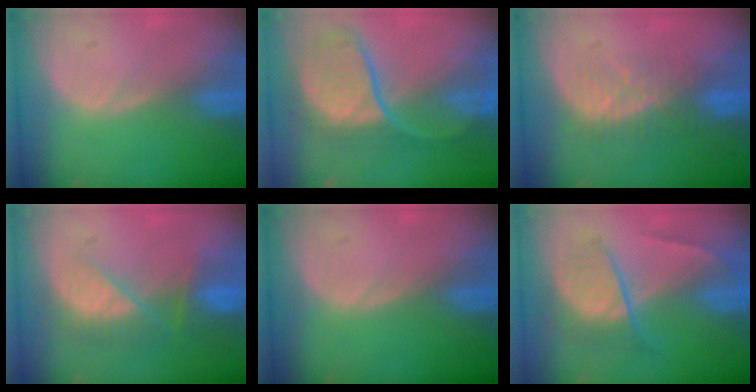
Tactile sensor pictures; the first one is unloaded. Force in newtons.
{"total": 9.1, "press": 8.7, "slide": 2.9}
{"total": 5.7, "press": 5.5, "slide": 1.4}
{"total": 7.5, "press": 6.7, "slide": 3.4}
{"total": 0.0}
{"total": 6.6, "press": 6.2, "slide": 2.4}